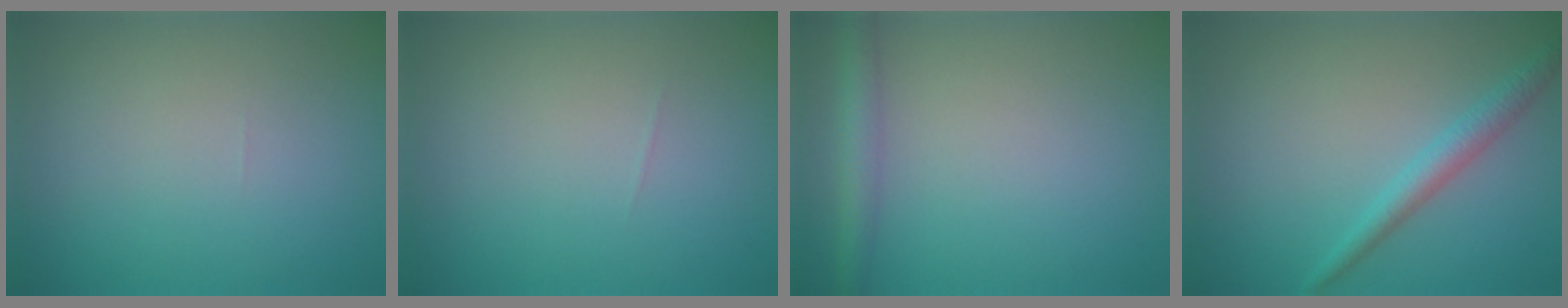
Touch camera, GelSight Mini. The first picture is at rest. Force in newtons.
{"total": 0.0}
{"total": 3.0, "press": 3.0, "slide": 0.1}
{"total": 2.2, "press": 2.2, "slide": 0.1}